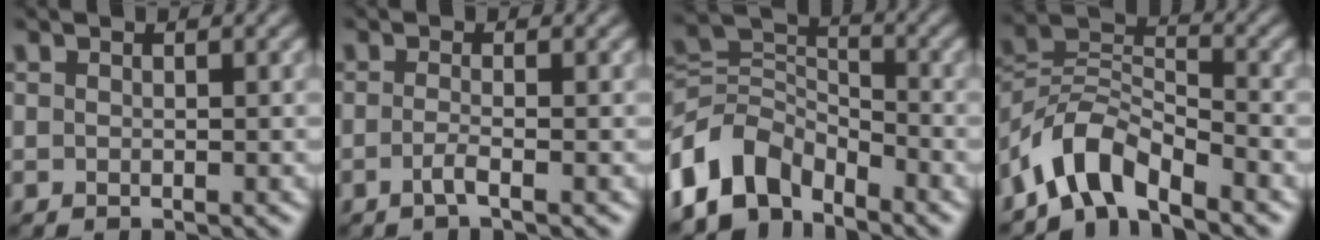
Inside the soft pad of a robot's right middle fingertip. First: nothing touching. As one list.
[{"total": 1.3, "force": [-0.6, 0.2, 1.2], "torque": [-0.022, 0.002, -0.019]}, {"total": 7.8, "force": [-4.9, 4.7, 3.8], "torque": [-0.068, 0.005, -0.106]}, {"total": 5.8, "force": [-4.5, 2.3, 2.9], "torque": [-0.047, 0.006, -0.098]}]